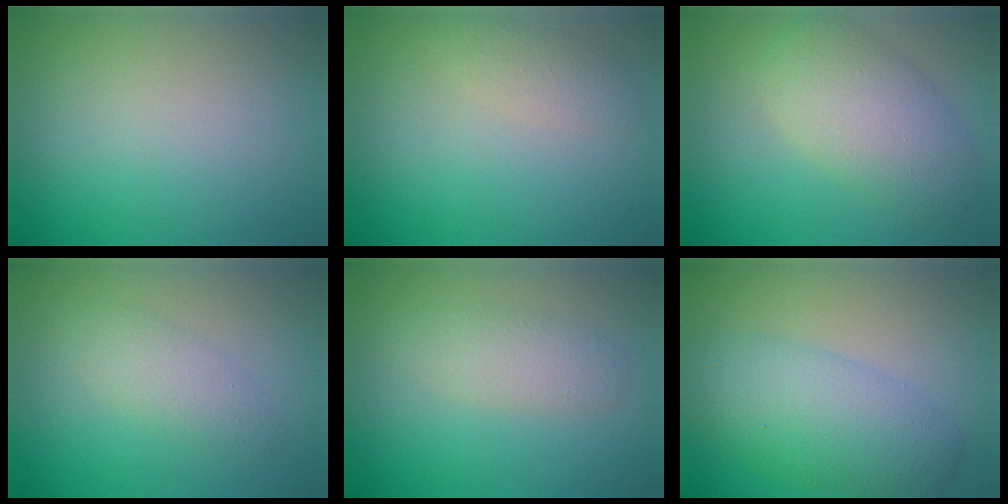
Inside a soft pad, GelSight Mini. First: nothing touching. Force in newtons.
{"total": 1.7, "press": 1.7, "slide": 0.0}
{"total": 5.8, "press": 5.7, "slide": 0.3}
{"total": 2.3, "press": 2.3, "slide": 0.1}
{"total": 2.3, "press": 2.3, "slide": 0.1}
{"total": 5.8, "press": 5.7, "slide": 0.2}